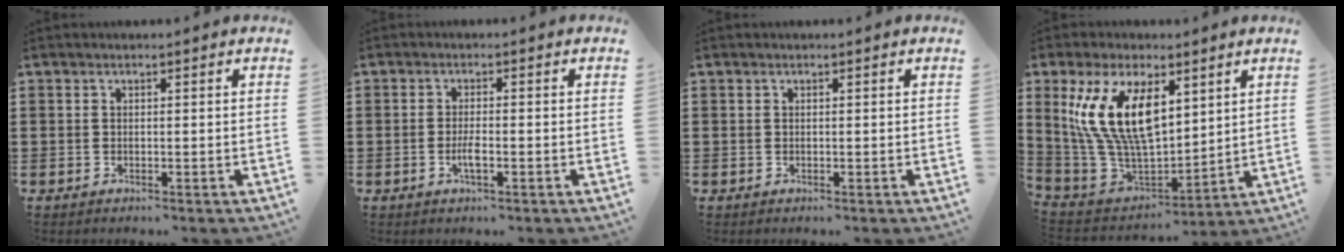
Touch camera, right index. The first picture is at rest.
{"total": 2.7, "force": [-1.0, 0.6, 2.4], "torque": [-0.051, 0.000, -0.019]}
{"total": 0.0}
{"total": 14.4, "force": [5.2, 6.9, 11.6], "torque": [-0.263, -0.006, 0.096]}